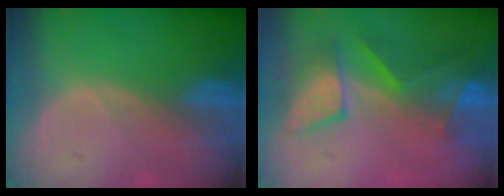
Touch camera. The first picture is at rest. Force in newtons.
{"total": 8.1, "press": 7.9, "slide": 1.8}